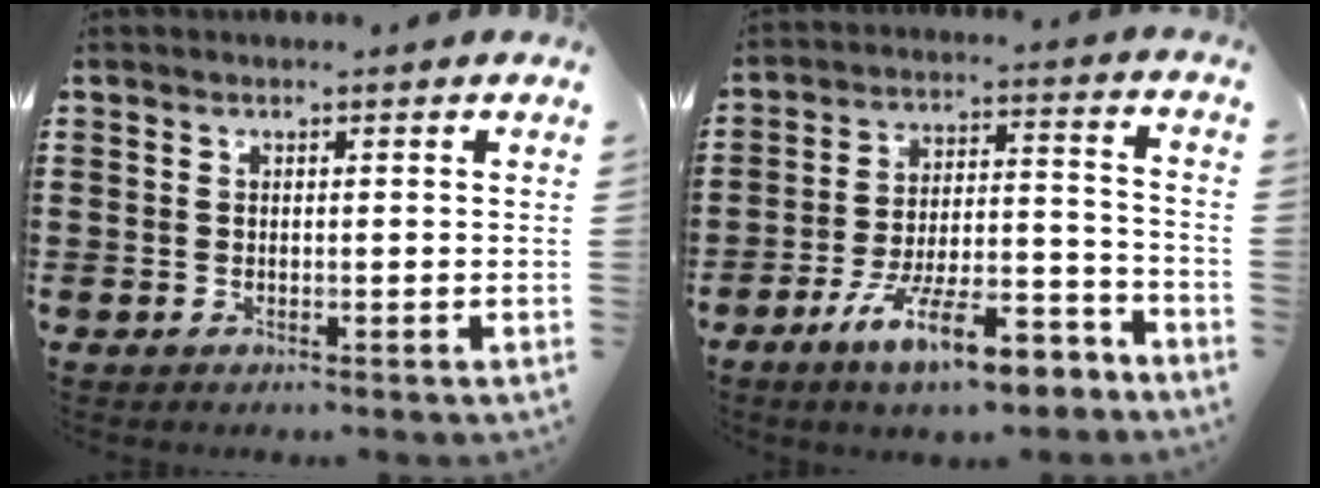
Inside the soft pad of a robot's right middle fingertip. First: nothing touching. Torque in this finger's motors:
{"motor_torque": [2.14, 0.00, 0.93, 0.21]}